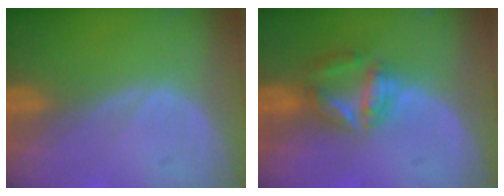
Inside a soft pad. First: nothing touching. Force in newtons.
{"total": 5.7, "press": 5.6, "slide": 1.4}